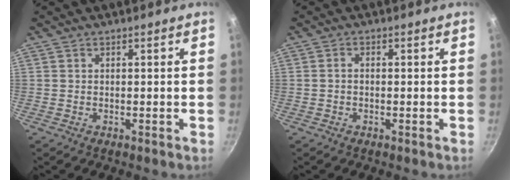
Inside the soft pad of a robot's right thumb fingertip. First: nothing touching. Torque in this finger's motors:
{"motor_torque": [0.04, -0.15, -0.62, 0.01, 0.02]}